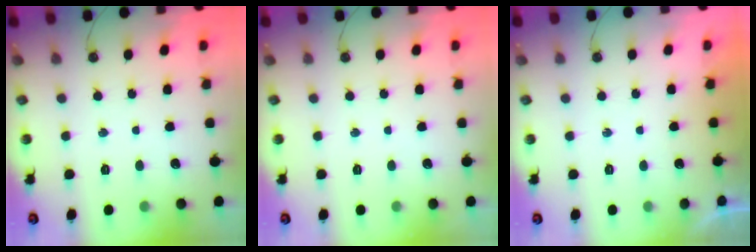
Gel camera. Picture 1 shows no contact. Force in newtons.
{"total": 0.0}
{"total": 0.0}